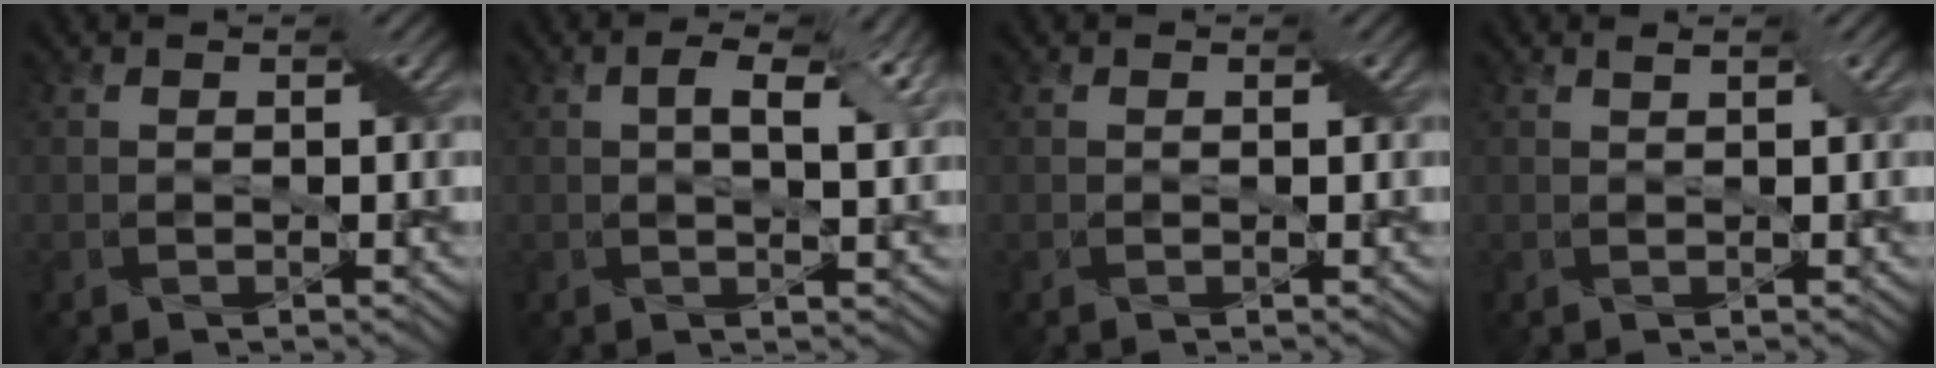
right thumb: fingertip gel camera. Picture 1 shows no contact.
{"total": 5.2, "force": [1.7, 2.1, 4.4], "torque": [-0.080, 0.002, 0.029]}
{"total": 0.0}
{"total": 0.7, "force": [0.5, 0.0, 0.5], "torque": [-0.012, 0.006, 0.008]}